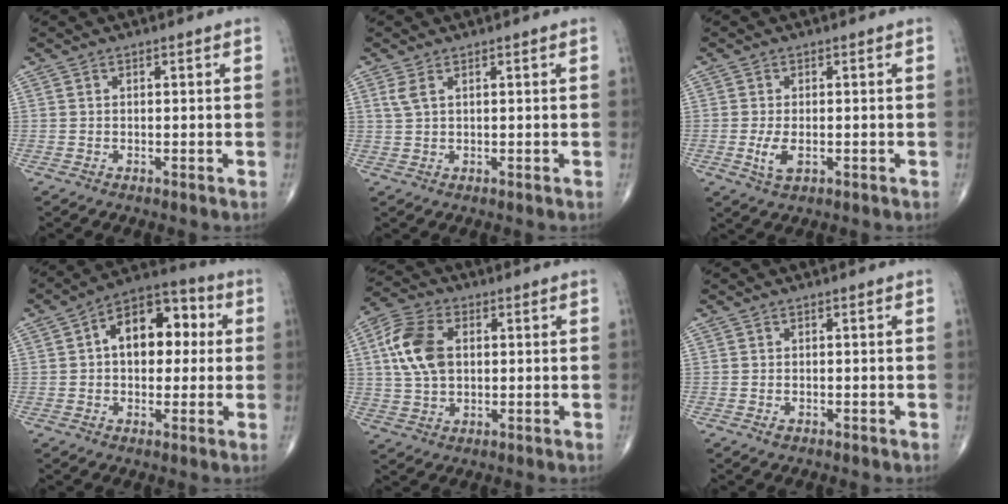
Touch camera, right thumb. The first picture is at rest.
{"total": 2.1, "force": [1.0, 0.8, 1.6], "torque": [-0.043, 0.007, 0.030]}
{"total": 3.7, "force": [-0.8, 1.8, 3.1], "torque": [-0.063, -0.005, -0.012]}
{"total": 13.7, "force": [2.2, 8.5, 10.5], "torque": [-0.120, 0.031, 0.022]}
{"total": 11.2, "force": [2.0, 7.1, 8.5], "torque": [-0.171, 0.009, 0.035]}
{"total": 0.8, "force": [-0.4, 0.5, 0.5], "torque": [-0.007, 0.002, -0.003]}